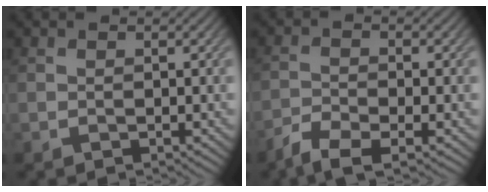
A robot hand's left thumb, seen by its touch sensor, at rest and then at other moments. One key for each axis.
{"total": 4.1, "fx": -3.1, "fy": 1.0, "fz": 2.5, "tx": -0.057, "ty": -0.009, "tz": -0.064}